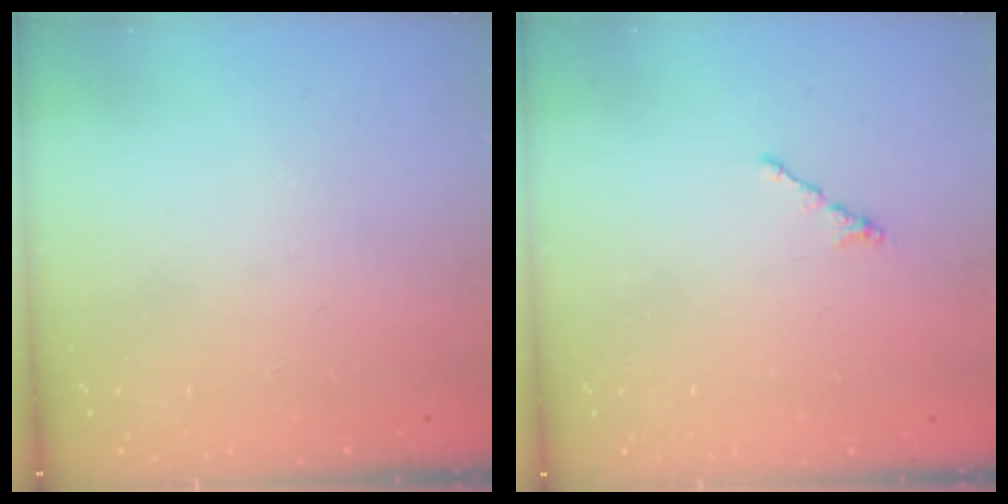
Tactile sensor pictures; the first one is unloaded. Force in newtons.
{"total": 0.5, "press": 0.4, "slide": 0.3}